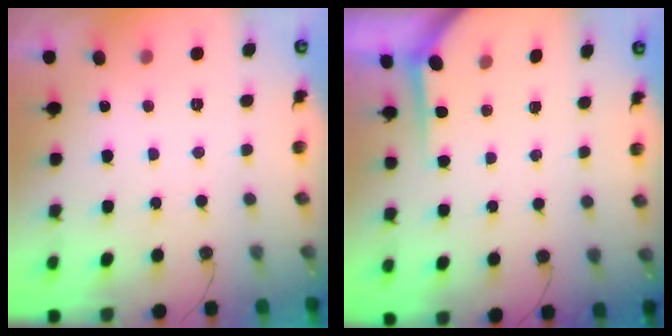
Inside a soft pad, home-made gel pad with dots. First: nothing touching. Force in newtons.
{"total": 3.6, "press": 3.6, "slide": 0.3}